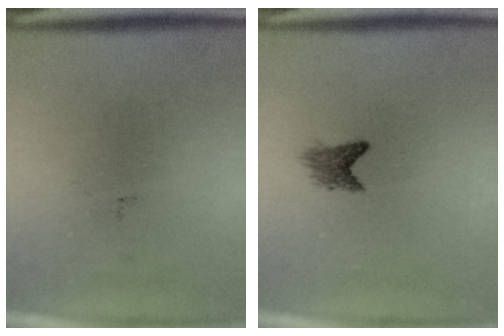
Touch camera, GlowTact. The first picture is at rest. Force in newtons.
{"total": 2.1}